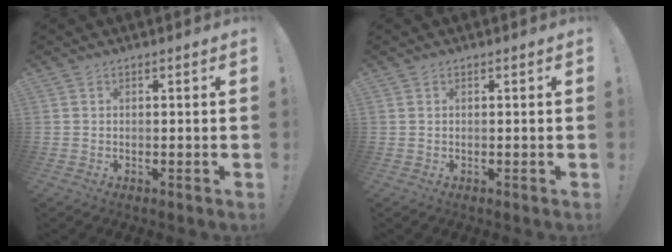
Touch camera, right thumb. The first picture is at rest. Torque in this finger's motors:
{"motor_torque": [0.01, -0.07, 0.05, 0.05, 0.00]}